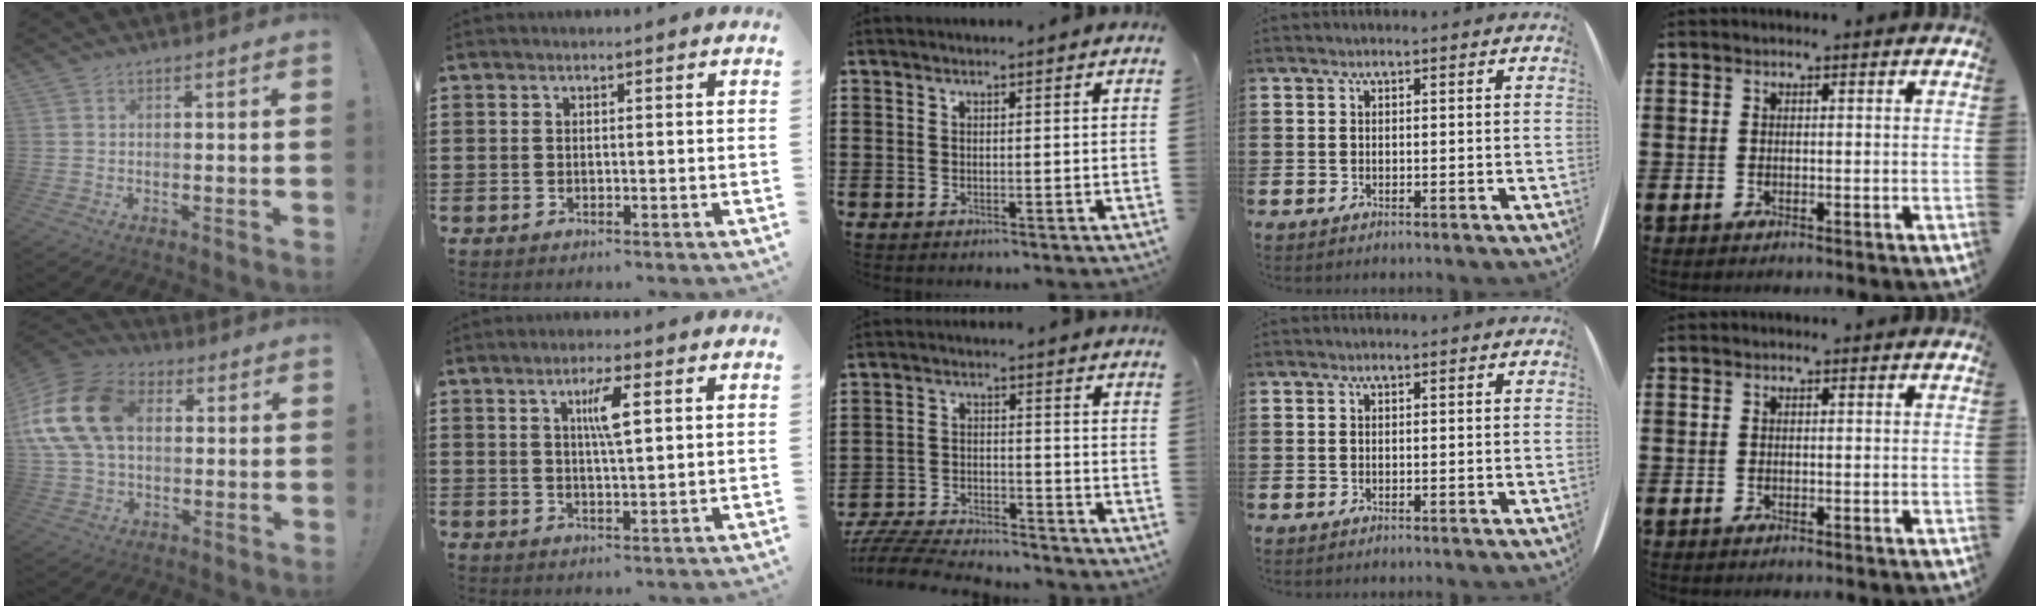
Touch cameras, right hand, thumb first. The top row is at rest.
{"thumb": {"total": 19.8, "force": [3.8, 14.1, 13.4], "torque": [-0.247, 0.011, 0.075]}, "index": {"total": 4.9, "force": [1.6, 0.9, 4.6], "torque": [-0.087, 0.006, 0.021]}, "middle": {"total": 6.8, "force": [-6.6, 0.8, 1.5], "torque": [-0.035, 0.007, -0.131]}}